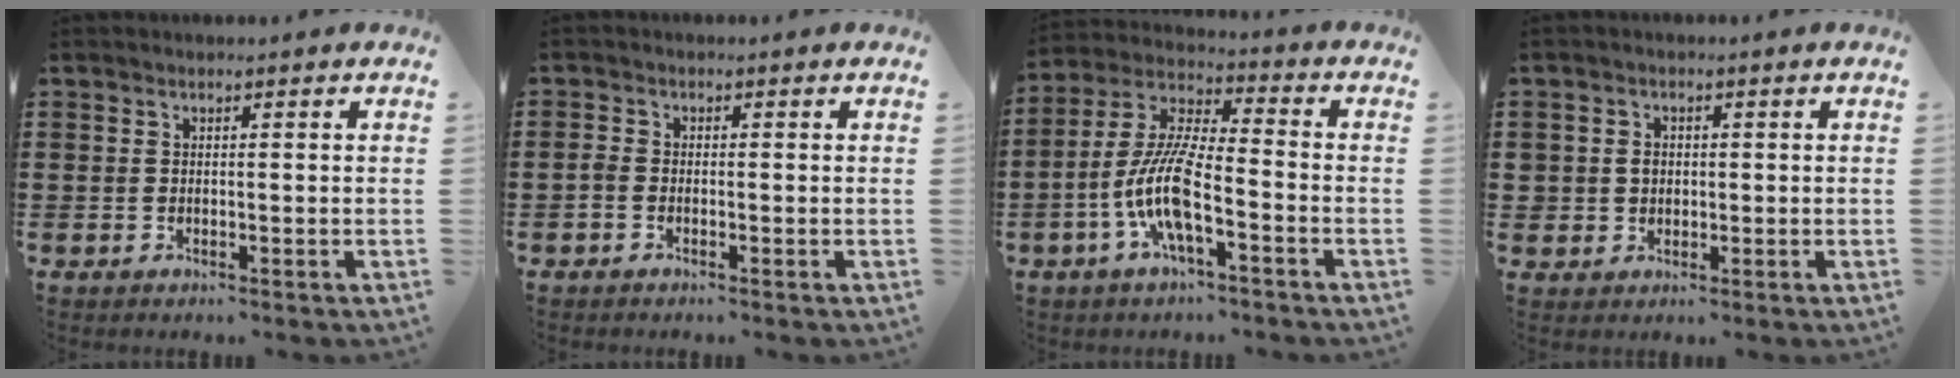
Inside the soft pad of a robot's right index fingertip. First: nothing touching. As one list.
[{"total": 0.9, "force": [-0.7, 0.4, 0.5], "torque": [-0.011, -0.001, -0.014]}, {"total": 10.5, "force": [-4.3, 2.7, 9.1], "torque": [-0.219, -0.013, -0.090]}, {"total": 2.3, "force": [-0.1, 2.2, 0.7], "torque": [-0.021, 0.008, -0.004]}]